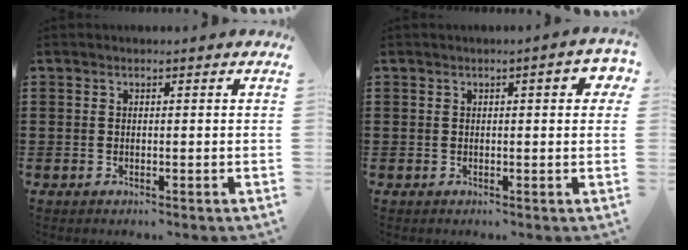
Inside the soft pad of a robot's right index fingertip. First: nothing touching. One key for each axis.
{"total": 2.9, "fx": 0.6, "fy": 0.6, "fz": 2.8, "tx": -0.037, "ty": 0.000, "tz": 0.005}